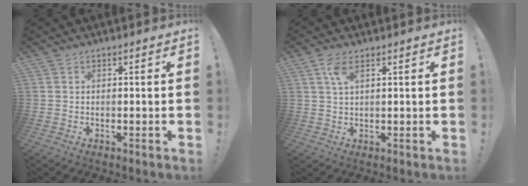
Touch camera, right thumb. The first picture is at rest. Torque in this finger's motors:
{"motor_torque": [0.01, 0.01, 0.42, 0.04, 0.01]}